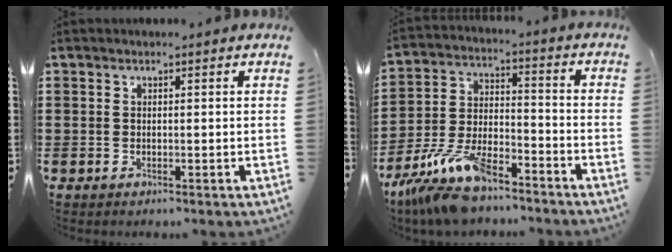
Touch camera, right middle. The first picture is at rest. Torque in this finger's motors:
{"motor_torque": [1.44, 0.01, 0.97, 0.21]}